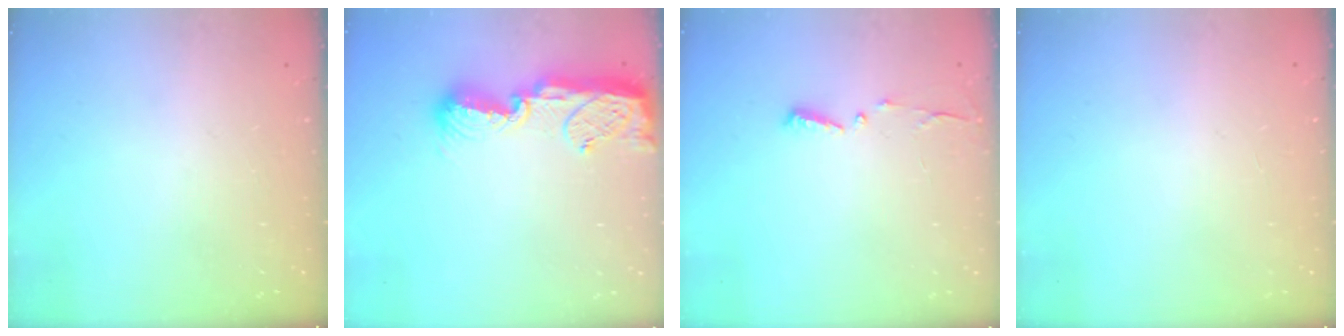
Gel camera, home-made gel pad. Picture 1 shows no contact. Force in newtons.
{"total": 12.6, "press": 12.6, "slide": 1.0}
{"total": 3.9, "press": 3.9, "slide": 0.3}
{"total": 0.9, "press": 0.9, "slide": 0.1}